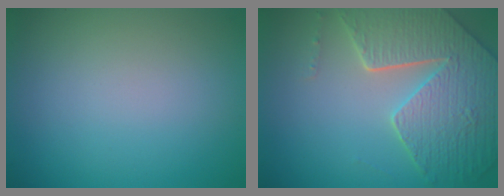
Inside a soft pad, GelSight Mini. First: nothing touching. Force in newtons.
{"total": 7.8, "press": 5.8, "slide": 5.3}